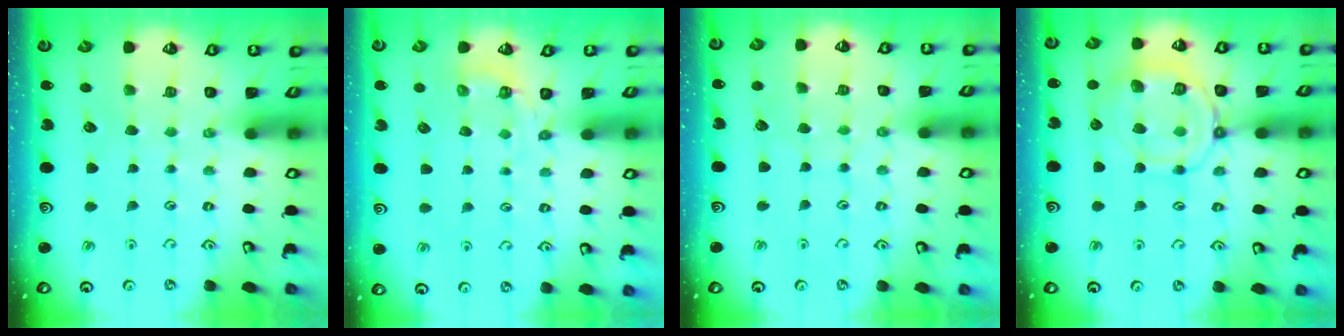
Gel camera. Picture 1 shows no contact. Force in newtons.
{"total": 3.1, "press": 2.1, "slide": 2.3}
{"total": 3.7, "press": 3.6, "slide": 0.5}
{"total": 11.3, "press": 11.2, "slide": 1.3}